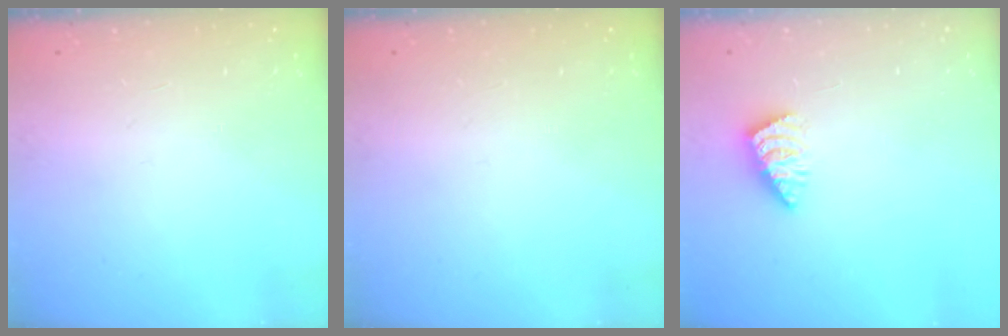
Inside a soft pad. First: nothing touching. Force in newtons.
{"total": 0.0}
{"total": 2.6, "press": 2.6, "slide": 0.4}